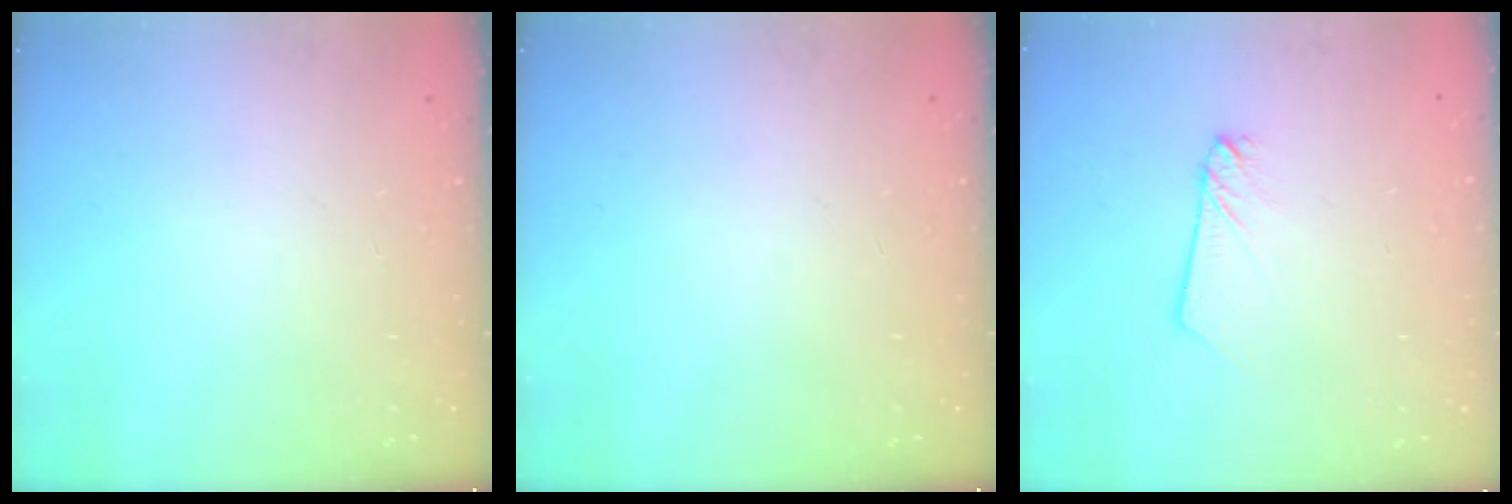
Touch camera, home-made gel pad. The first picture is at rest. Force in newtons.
{"total": 0.0}
{"total": 2.2, "press": 2.2, "slide": 0.1}